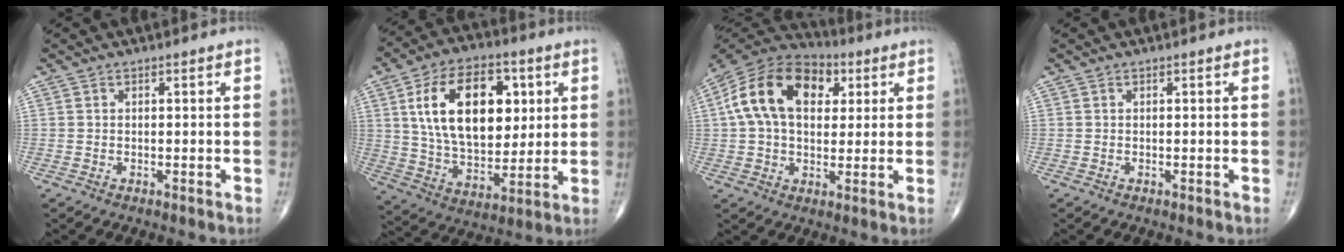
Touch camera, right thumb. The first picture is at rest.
{"total": 21.6, "force": [5.6, 12.8, 16.5], "torque": [-0.239, -0.012, 0.099]}
{"total": 18.8, "force": [4.8, 12.2, 13.5], "torque": [-0.231, 0.016, 0.073]}
{"total": 0.0}